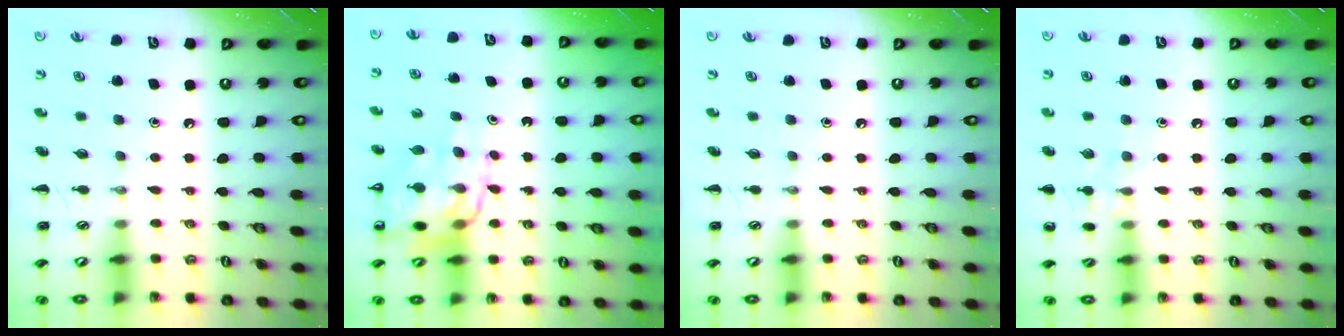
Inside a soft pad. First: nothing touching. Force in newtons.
{"total": 12.6, "press": 12.1, "slide": 3.5}
{"total": 0.0}
{"total": 6.7, "press": 6.4, "slide": 2.0}